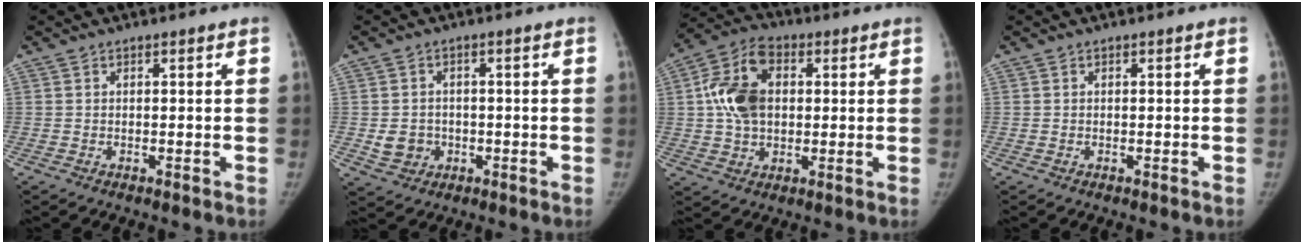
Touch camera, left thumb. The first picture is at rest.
{"total": 4.9, "force": [-1.0, 4.4, 2.0], "torque": [-0.016, 0.006, -0.008]}
{"total": 12.5, "force": [1.9, 8.7, 8.9], "torque": [-0.150, 0.011, 0.028]}
{"total": 0.0}